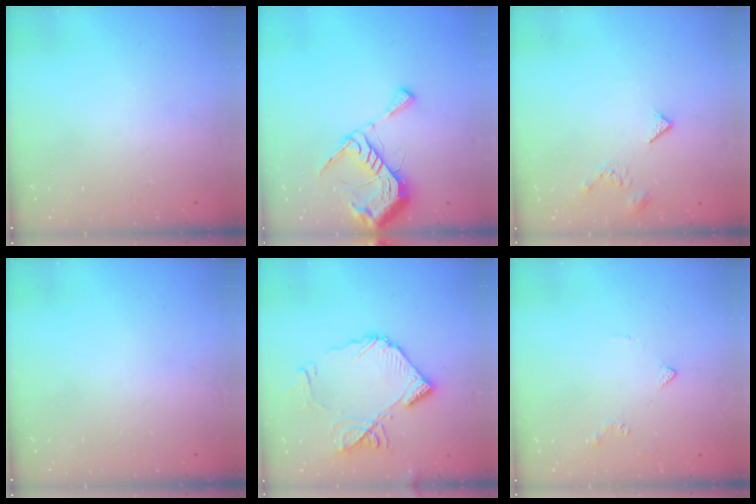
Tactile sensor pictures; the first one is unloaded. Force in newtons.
{"total": 12.0, "press": 12.0, "slide": 1.3}
{"total": 3.0, "press": 2.9, "slide": 0.4}
{"total": 0.0}
{"total": 15.1, "press": 15.0, "slide": 1.5}
{"total": 1.8, "press": 1.7, "slide": 0.6}